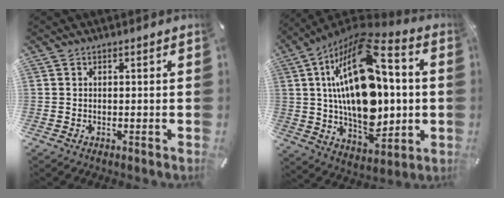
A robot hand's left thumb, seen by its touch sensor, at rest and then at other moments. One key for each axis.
{"total": 28.1, "fx": 4.3, "fy": 16.1, "fz": 22.6, "tx": -0.413, "ty": -0.030, "tz": 0.075}